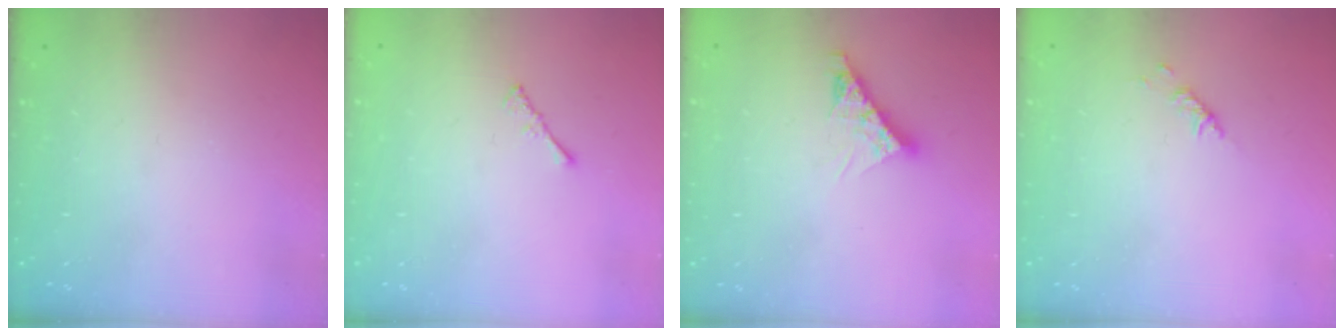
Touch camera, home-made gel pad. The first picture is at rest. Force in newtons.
{"total": 1.5, "press": 1.4, "slide": 0.4}
{"total": 8.0, "press": 8.0, "slide": 0.7}
{"total": 2.9, "press": 2.9, "slide": 0.6}